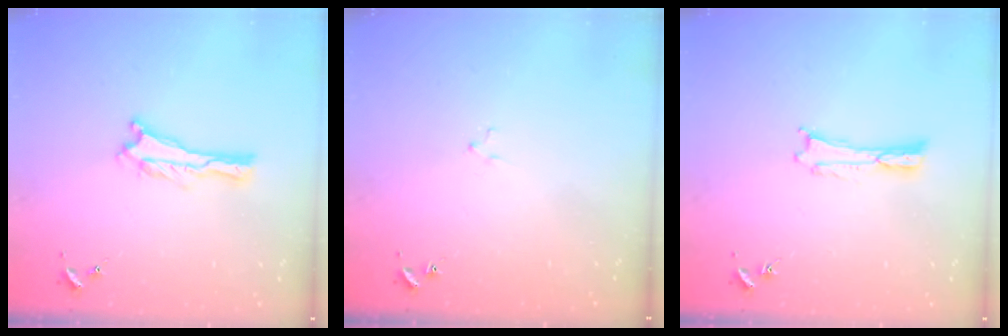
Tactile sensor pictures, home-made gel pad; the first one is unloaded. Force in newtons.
{"total": 1.5, "press": 1.5, "slide": 0.2}
{"total": 0.0}